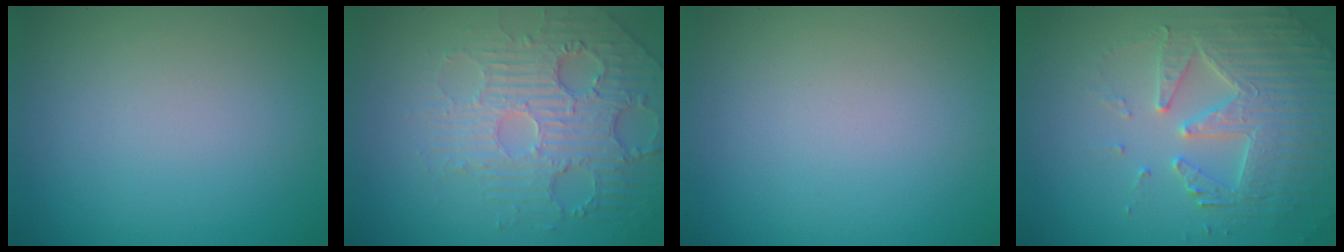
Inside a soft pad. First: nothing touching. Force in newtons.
{"total": 5.0, "press": 4.4, "slide": 2.4}
{"total": 0.0}
{"total": 4.5, "press": 4.4, "slide": 0.6}